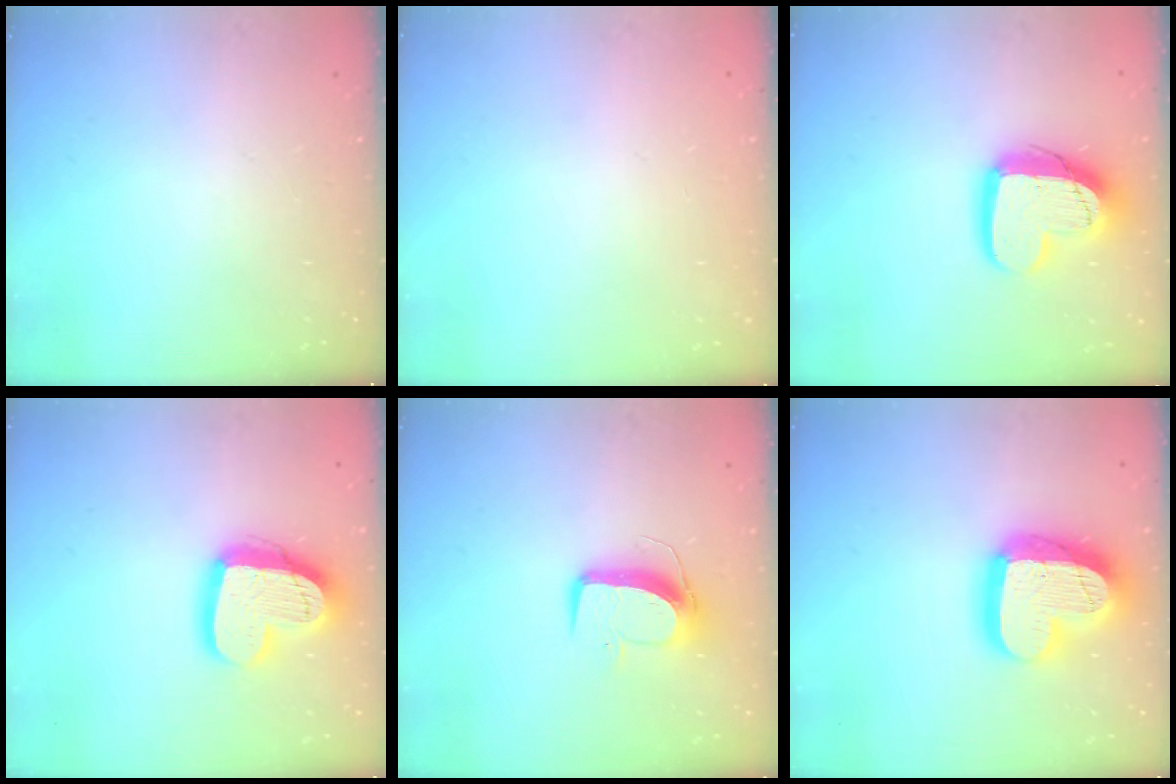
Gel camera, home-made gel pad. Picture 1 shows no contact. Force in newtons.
{"total": 0.0}
{"total": 16.0, "press": 15.9, "slide": 1.5}
{"total": 18.4, "press": 18.3, "slide": 1.6}
{"total": 9.9, "press": 9.8, "slide": 1.0}
{"total": 23.3, "press": 23.3, "slide": 1.9}